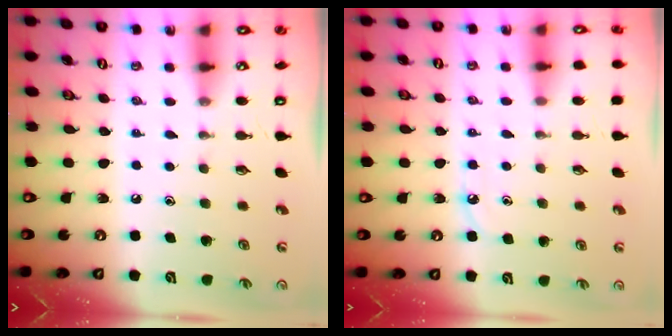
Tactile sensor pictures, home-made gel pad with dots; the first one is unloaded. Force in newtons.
{"total": 4.5, "press": 4.5, "slide": 0.4}